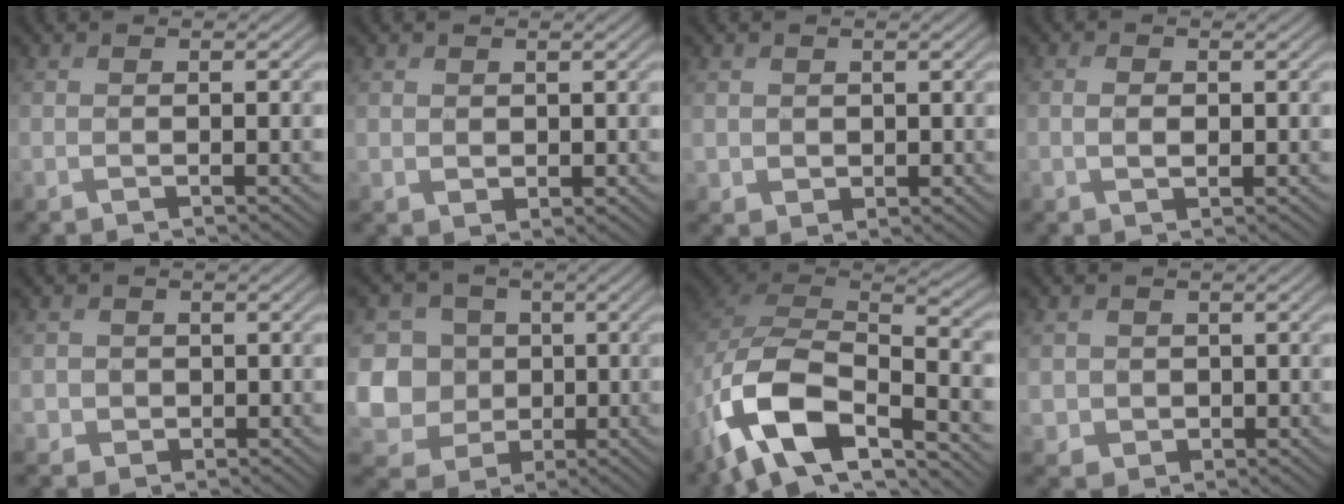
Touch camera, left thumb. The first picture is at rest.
{"total": 1.8, "force": [1.0, 1.4, 0.5], "torque": [-0.018, -0.006, 0.023]}
{"total": 2.1, "force": [0.9, 1.8, 0.5], "torque": [-0.024, -0.007, 0.017]}
{"total": 1.8, "force": [0.1, 1.2, 1.3], "torque": [-0.030, 0.001, 0.002]}
{"total": 2.2, "force": [0.2, 2.2, 0.2], "torque": [-0.010, -0.006, 0.000]}
{"total": 10.4, "force": [0.8, 9.7, 3.5], "torque": [-0.151, 0.001, -0.001]}
{"total": 13.6, "force": [-6.7, 7.0, 9.6], "torque": [-0.205, -0.028, -0.136]}
{"total": 2.8, "force": [0.5, 2.7, 0.5], "torque": [-0.029, -0.009, 0.005]}